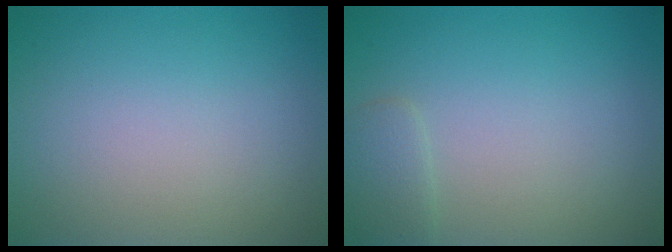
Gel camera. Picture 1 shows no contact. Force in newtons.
{"total": 1.4, "press": 1.4, "slide": 0.1}